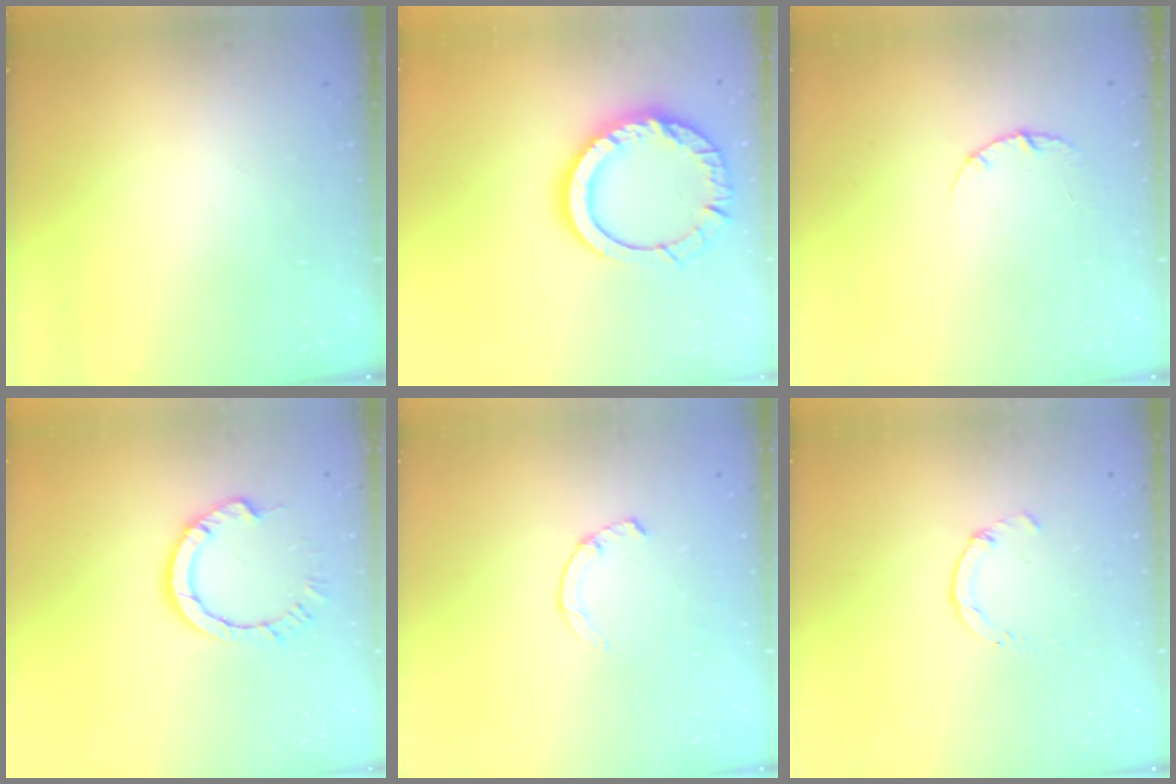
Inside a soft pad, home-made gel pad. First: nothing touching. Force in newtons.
{"total": 16.7, "press": 16.7, "slide": 1.4}
{"total": 2.5, "press": 2.5, "slide": 0.3}
{"total": 8.3, "press": 8.3, "slide": 0.9}
{"total": 1.9, "press": 1.9, "slide": 0.3}
{"total": 0.0}